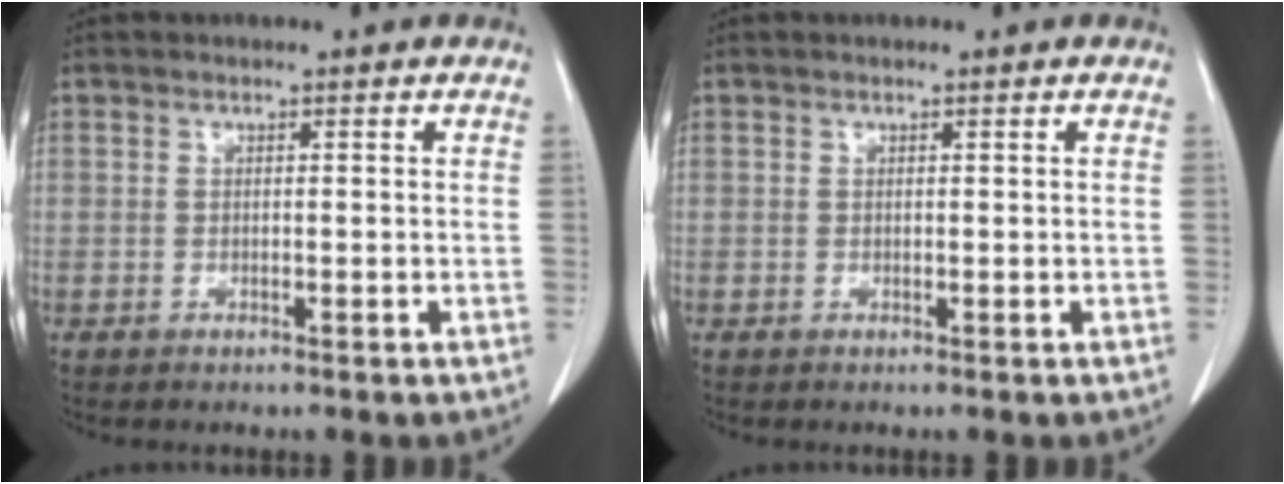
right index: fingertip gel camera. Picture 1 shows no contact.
{"total": 0.0}